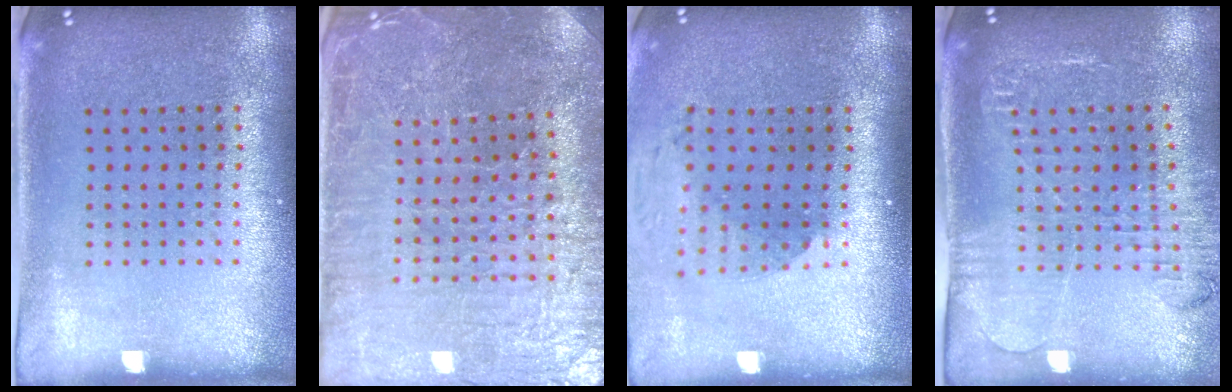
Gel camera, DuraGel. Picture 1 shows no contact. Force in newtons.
{"total": 3.8, "press": 3.7, "slide": 0.6}
{"total": 1.8, "press": 1.4, "slide": 1.1}
{"total": 1.9, "press": 1.9, "slide": 0.1}